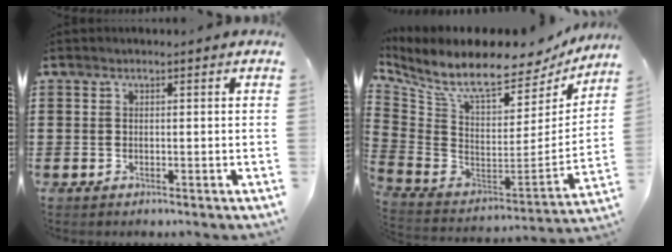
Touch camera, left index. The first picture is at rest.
{"total": 9.8, "force": [8.0, 2.2, 5.3], "torque": [-0.141, -0.070, 0.140]}